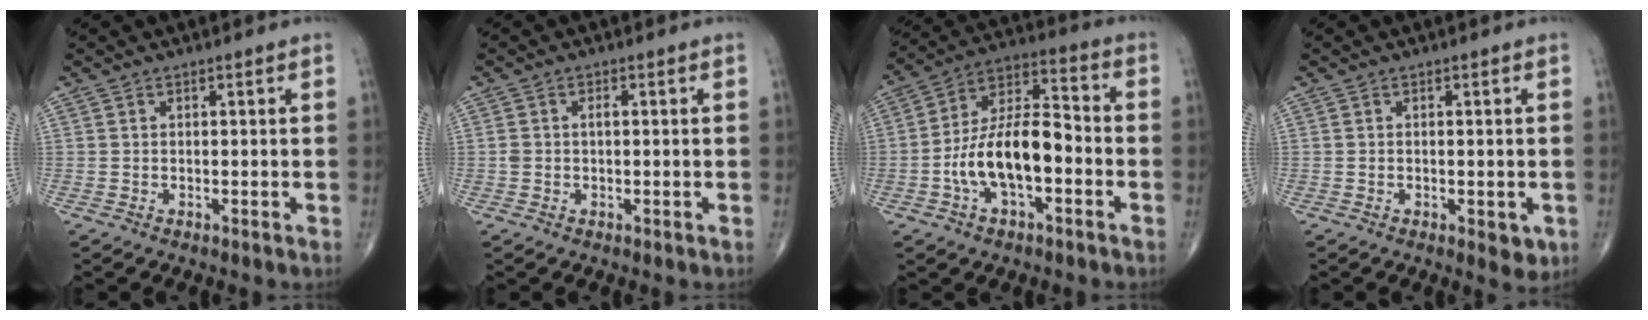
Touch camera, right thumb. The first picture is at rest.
{"total": 1.6, "force": [0.0, 0.9, 1.3], "torque": [-0.031, 0.007, 0.000]}
{"total": 15.1, "force": [-3.8, 7.2, 12.7], "torque": [-0.229, 0.047, -0.072]}
{"total": 3.2, "force": [-0.9, 1.5, 2.7], "torque": [-0.024, -0.006, -0.007]}